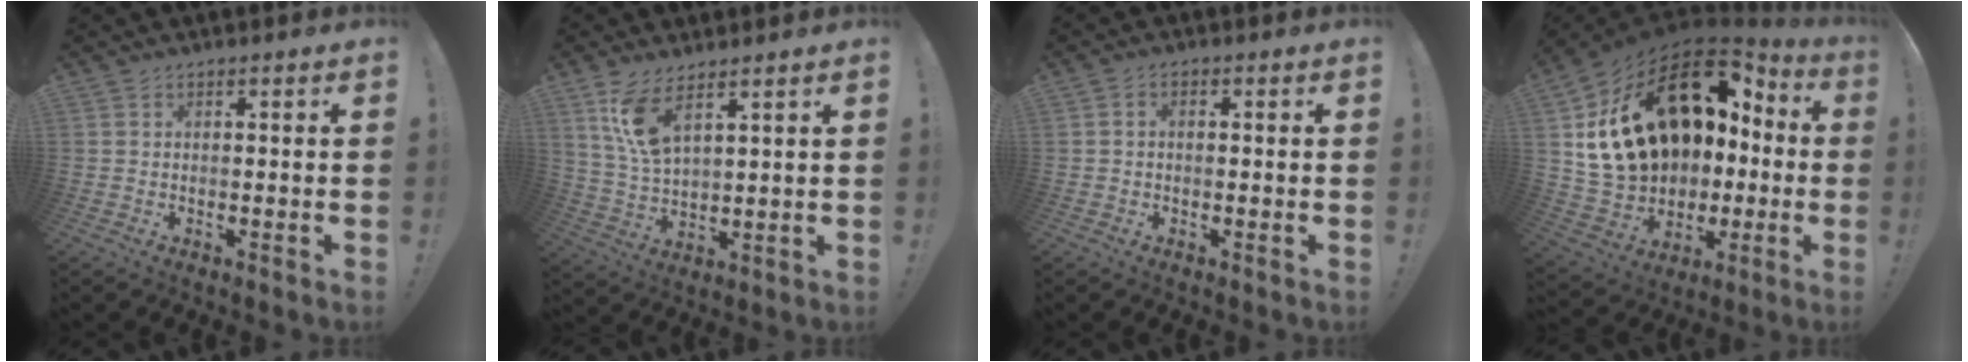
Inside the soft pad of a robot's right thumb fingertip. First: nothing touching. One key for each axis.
{"total": 10.1, "fx": 6.3, "fy": 3.8, "fz": 6.9, "tx": -0.141, "ty": -0.025, "tz": 0.117}
{"total": 1.4, "fx": -0.5, "fy": 0.9, "fz": 1.0, "tx": -0.018, "ty": 0.006, "tz": -0.009}
{"total": 25.1, "fx": 6.8, "fy": 17.6, "fz": 16.6, "tx": -0.281, "ty": -0.031, "tz": 0.171}